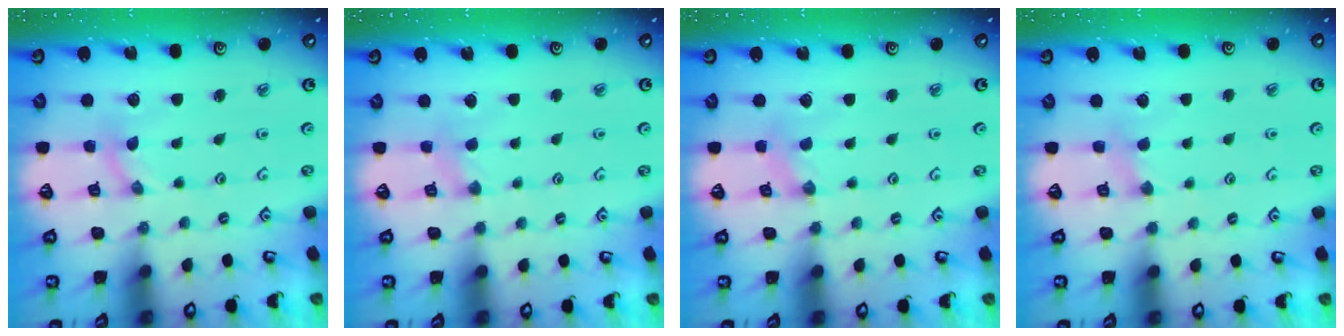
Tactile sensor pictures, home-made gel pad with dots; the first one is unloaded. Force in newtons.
{"total": 1.8, "press": 1.8, "slide": 0.3}
{"total": 0.7, "press": 0.7, "slide": 0.2}
{"total": 2.5, "press": 2.4, "slide": 0.5}